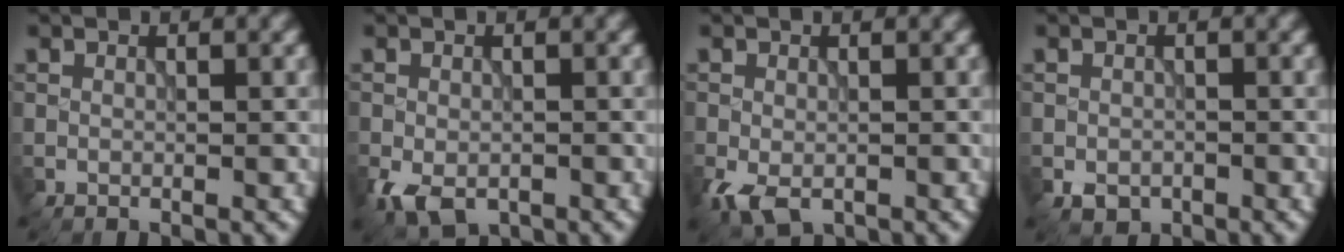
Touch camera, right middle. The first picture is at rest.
{"total": 3.8, "force": [-2.0, 2.3, 2.2], "torque": [-0.045, -0.017, -0.034]}
{"total": 2.9, "force": [-1.6, 1.7, 1.8], "torque": [-0.040, -0.015, -0.026]}
{"total": 1.9, "force": [-1.1, 1.3, 0.9], "torque": [-0.017, -0.009, -0.020]}